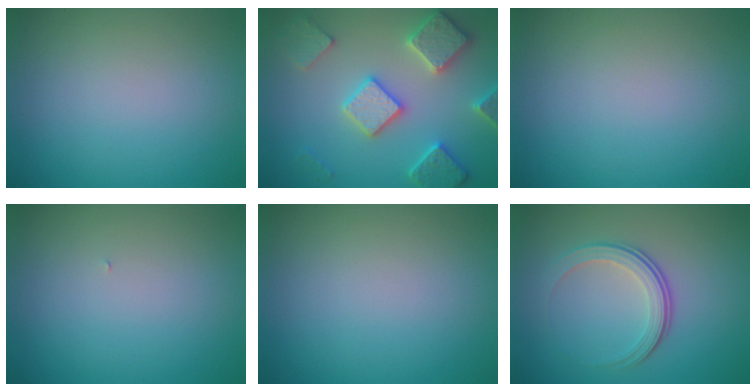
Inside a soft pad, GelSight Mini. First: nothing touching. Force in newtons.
{"total": 5.7, "press": 5.6, "slide": 1.1}
{"total": 0.0}
{"total": 0.0}
{"total": 0.0}
{"total": 3.6, "press": 2.4, "slide": 2.7}